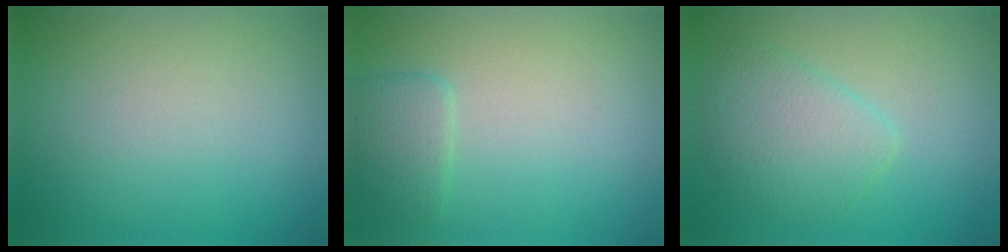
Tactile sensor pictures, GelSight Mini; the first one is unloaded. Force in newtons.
{"total": 1.9, "press": 1.9, "slide": 0.1}
{"total": 3.7, "press": 3.7, "slide": 0.1}